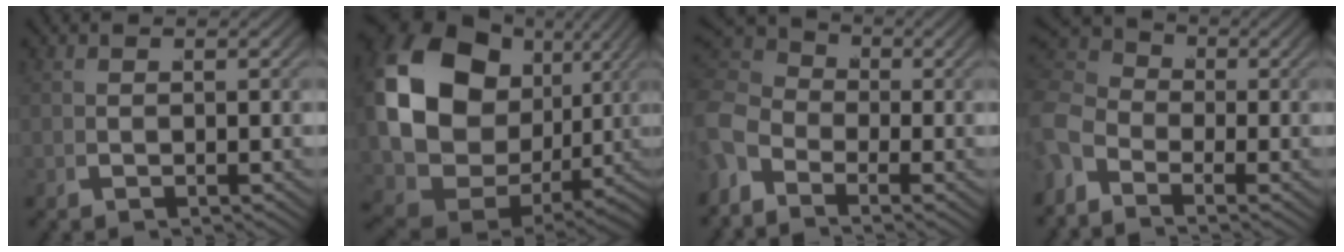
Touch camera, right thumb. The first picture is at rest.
{"total": 18.5, "force": [0.3, 12.9, 13.3], "torque": [-0.281, -0.046, 0.028]}
{"total": 5.6, "force": [1.5, 4.2, 3.5], "torque": [-0.040, 0.022, -0.002]}
{"total": 5.2, "force": [0.9, 3.9, 3.3], "torque": [-0.041, 0.017, -0.013]}